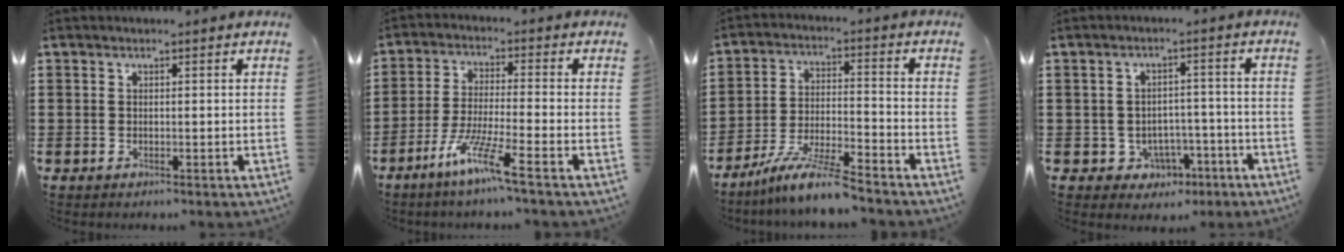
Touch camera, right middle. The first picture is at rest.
{"total": 7.7, "force": [-5.4, 0.0, 5.5], "torque": [-0.114, -0.012, -0.105]}
{"total": 8.5, "force": [-7.5, -0.3, 4.0], "torque": [-0.082, -0.006, -0.146]}
{"total": 3.5, "force": [-2.3, 2.5, 0.8], "torque": [-0.025, 0.007, -0.048]}